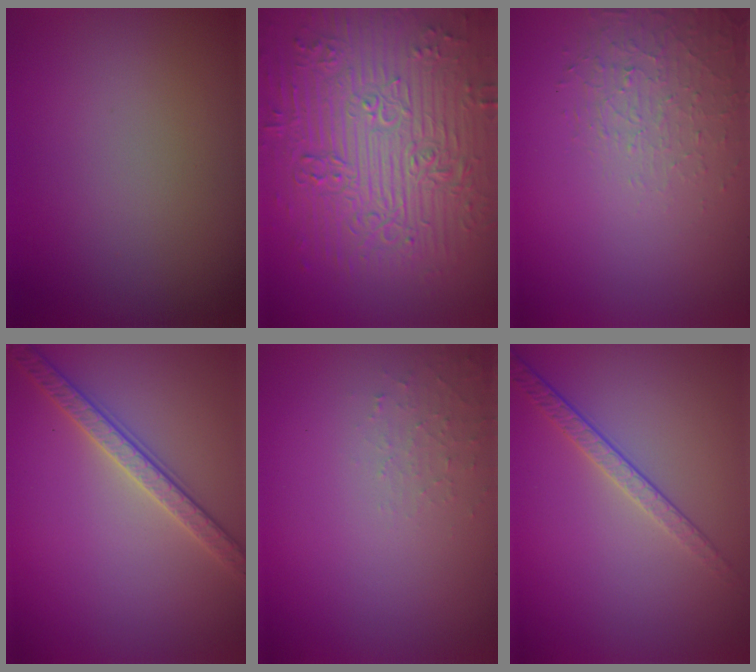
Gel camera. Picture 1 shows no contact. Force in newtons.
{"total": 11.0, "press": 7.3, "slide": 8.2}
{"total": 1.5, "press": 0.8, "slide": 1.3}
{"total": 3.1, "press": 2.9, "slide": 1.1}
{"total": 1.3, "press": 1.3, "slide": 0.2}
{"total": 2.1, "press": 1.6, "slide": 1.4}